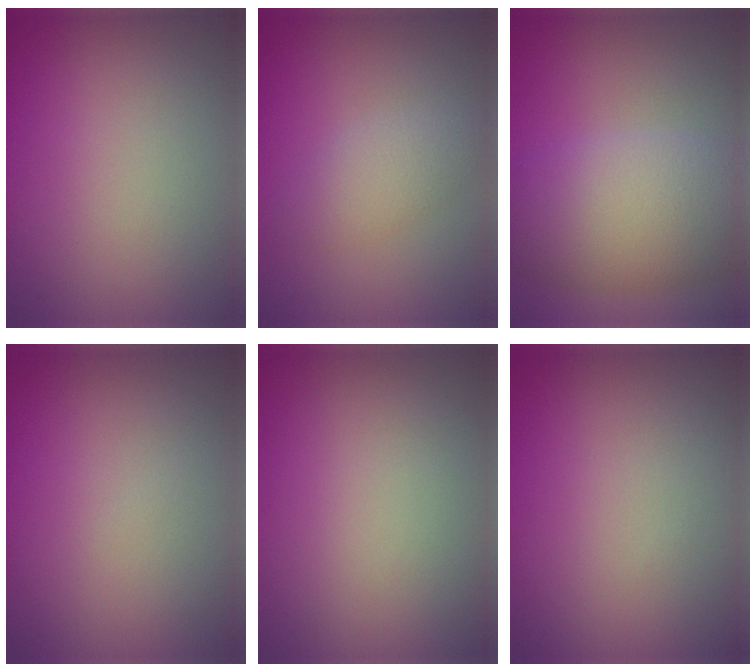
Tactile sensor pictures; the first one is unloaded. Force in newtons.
{"total": 2.7, "press": 2.6, "slide": 0.0}
{"total": 9.5, "press": 9.4, "slide": 0.3}
{"total": 0.0}
{"total": 0.0}
{"total": 0.0}